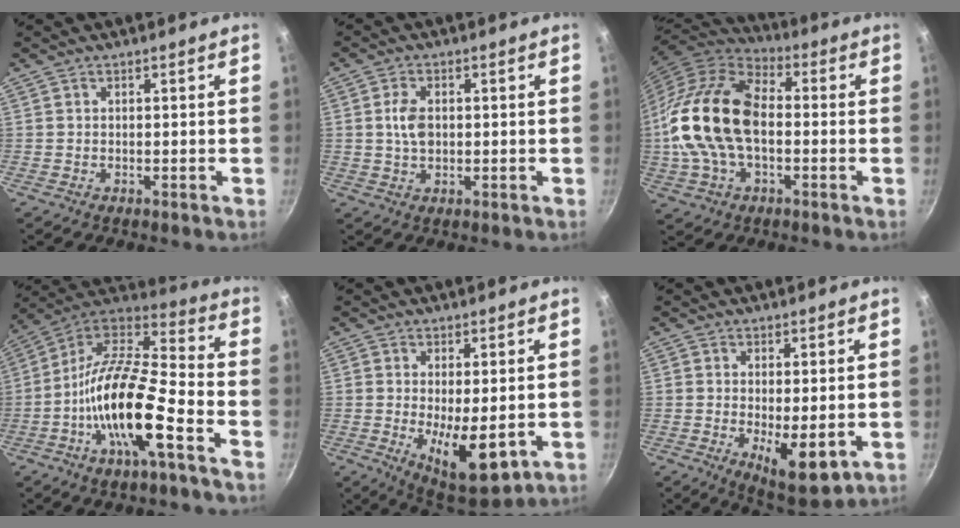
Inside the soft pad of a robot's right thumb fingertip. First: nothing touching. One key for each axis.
{"total": 4.5, "fx": 0.4, "fy": 2.9, "fz": 3.4, "tx": -0.058, "ty": 0.003, "tz": 0.006}
{"total": 20.5, "fx": -1.0, "fy": 12.6, "fz": 16.2, "tx": -0.299, "ty": 0.031, "tz": -0.028}
{"total": 20.1, "fx": -7.7, "fy": 6.3, "fz": 17.5, "tx": -0.311, "ty": 0.050, "tz": -0.160}
{"total": 11.0, "fx": -1.5, "fy": 4.3, "fz": 10.0, "tx": -0.144, "ty": -0.018, "tz": -0.005}
{"total": 8.7, "fx": -1.4, "fy": 3.2, "fz": 8.0, "tx": -0.116, "ty": -0.017, "tz": -0.006}